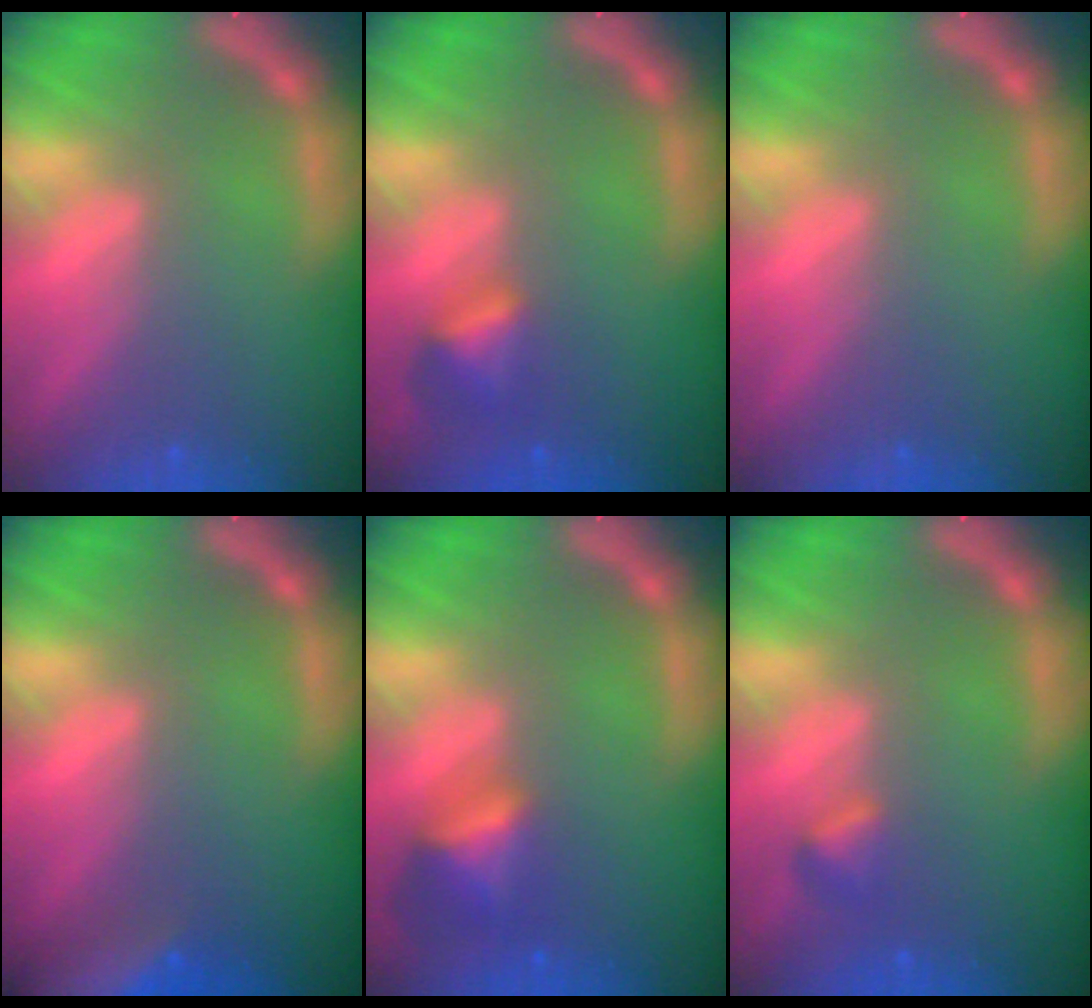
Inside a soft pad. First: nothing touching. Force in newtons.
{"total": 2.4}
{"total": 0.0}
{"total": 8.9}
{"total": 3.5}
{"total": 1.4}